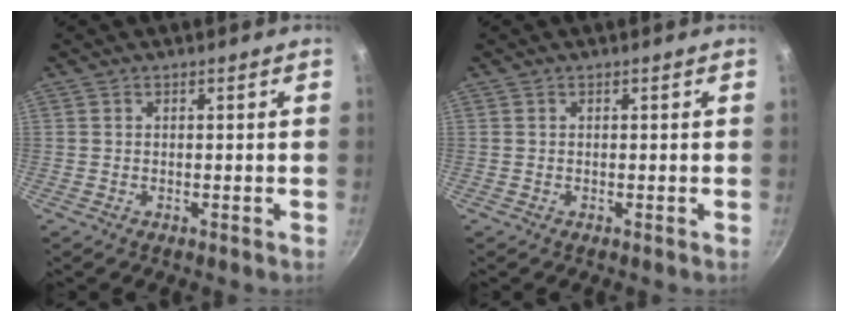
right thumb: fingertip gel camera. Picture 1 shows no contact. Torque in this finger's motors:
{"motor_torque": [-0.01, 0.00, -0.07, 0.48, 0.00]}